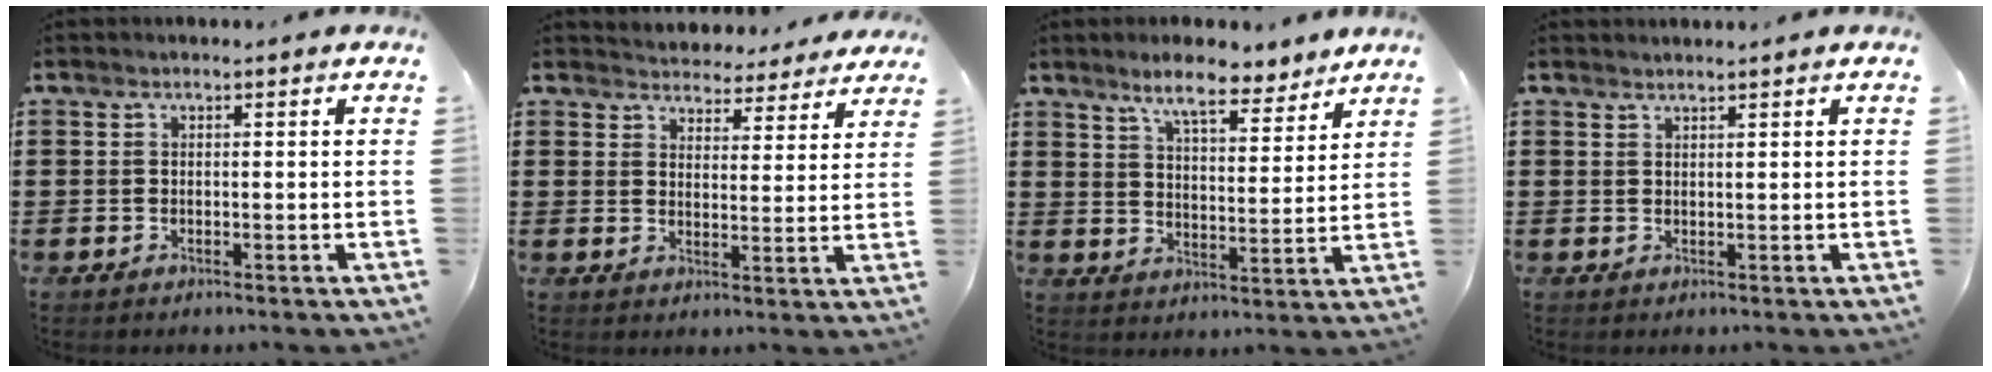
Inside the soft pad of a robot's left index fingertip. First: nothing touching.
{"total": 4.2, "force": [4.1, 0.6, -0.3], "torque": [-0.010, -0.030, 0.072]}
{"total": 7.8, "force": [6.9, 1.4, 3.5], "torque": [-0.081, -0.022, 0.124]}
{"total": 1.1, "force": [1.1, -0.1, 0.0], "torque": [-0.003, -0.001, 0.022]}